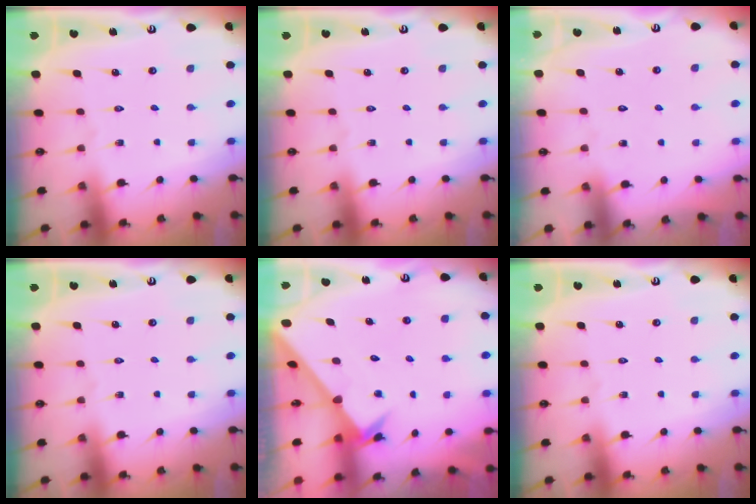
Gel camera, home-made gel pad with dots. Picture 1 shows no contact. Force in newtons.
{"total": 0.0}
{"total": 3.8, "press": 3.8, "slide": 0.3}
{"total": 0.0}
{"total": 2.4, "press": 2.4, "slide": 0.2}
{"total": 0.0}